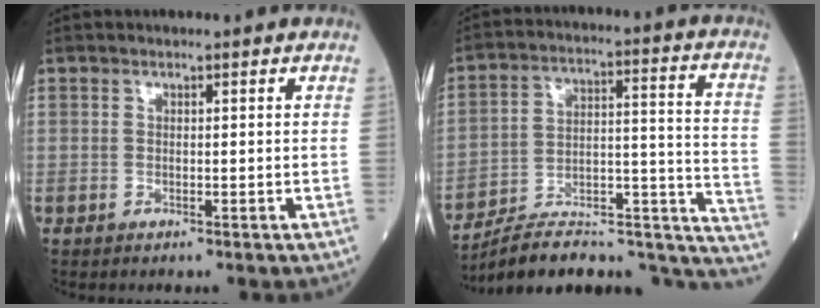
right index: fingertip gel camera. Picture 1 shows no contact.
{"total": 24.8, "force": [-19.9, 7.1, 13.1], "torque": [-0.143, 0.045, -0.288]}